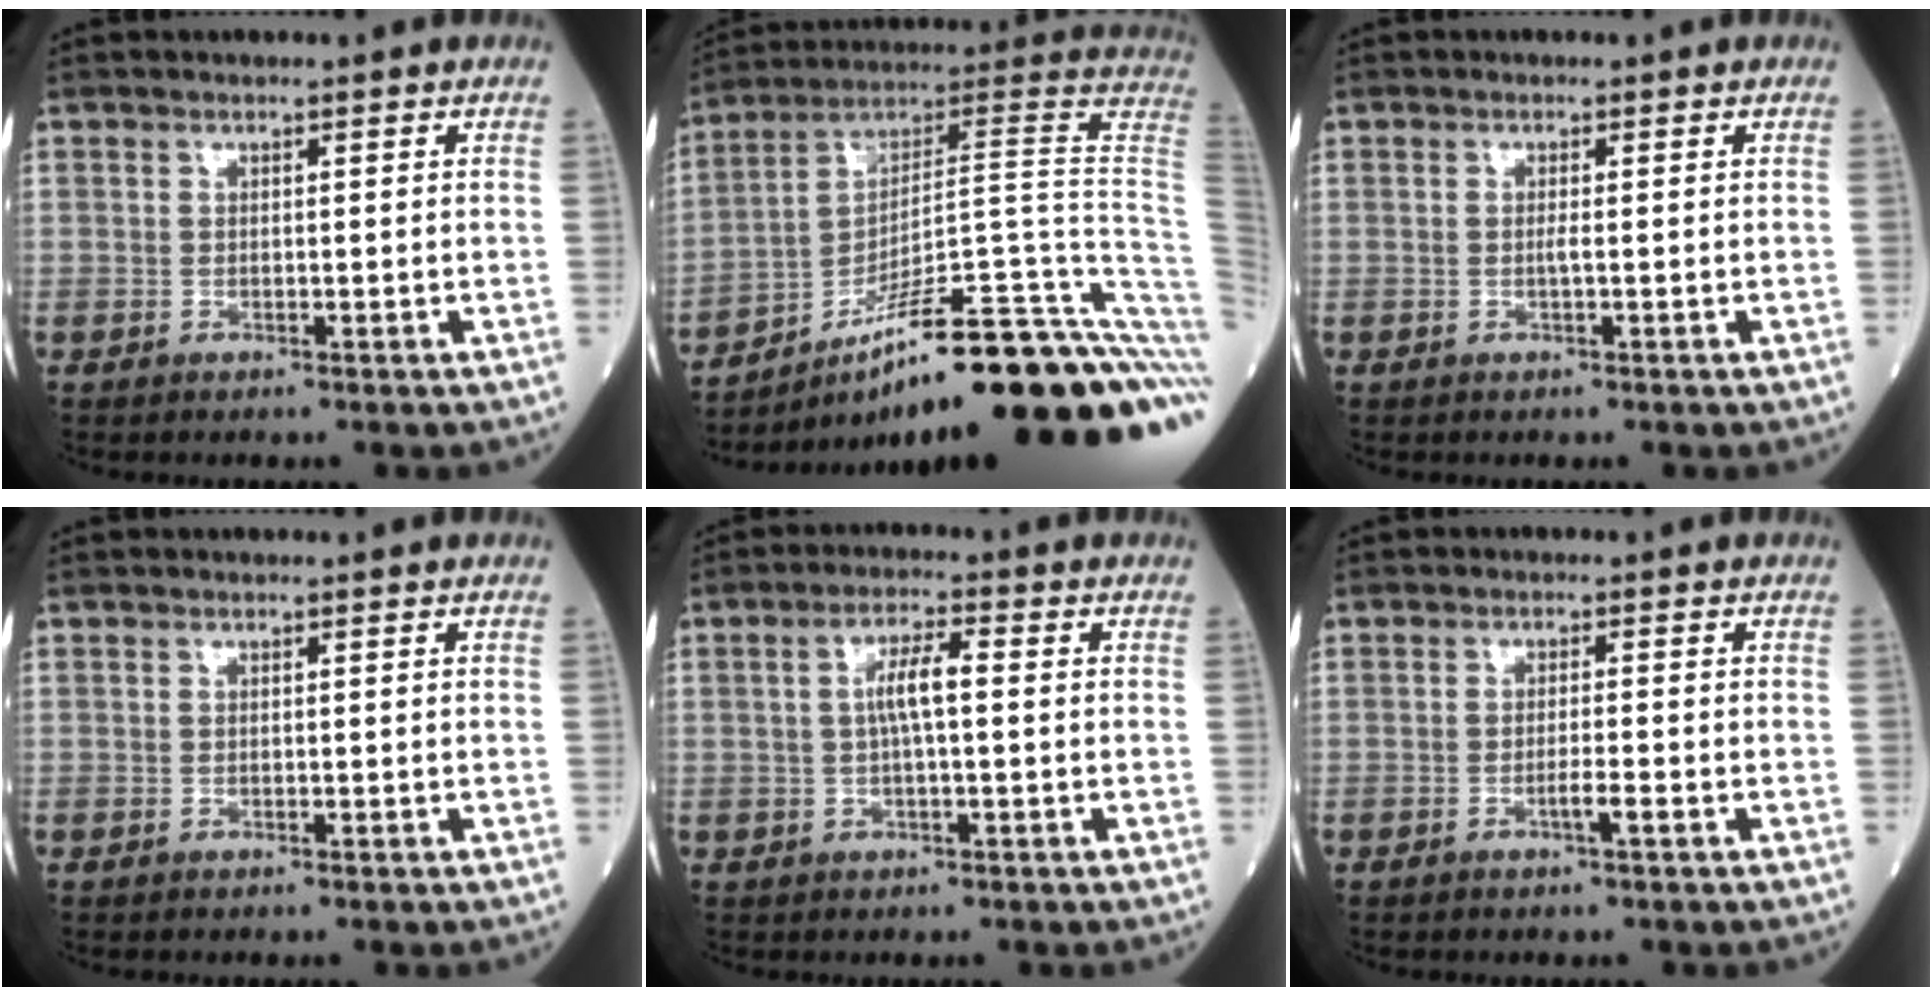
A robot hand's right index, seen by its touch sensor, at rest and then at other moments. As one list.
[{"total": 31.1, "force": [-19.2, 2.1, 24.5], "torque": [-0.225, 0.020, -0.282]}, {"total": 0.7, "force": [-0.2, -0.1, 0.7], "torque": [-0.014, -0.001, -0.005]}, {"total": 0.0}, {"total": 4.7, "force": [0.3, 0.7, 4.6], "torque": [-0.088, 0.011, 0.004]}, {"total": 2.1, "force": [-0.9, -0.1, 1.8], "torque": [-0.032, -0.001, -0.018]}]